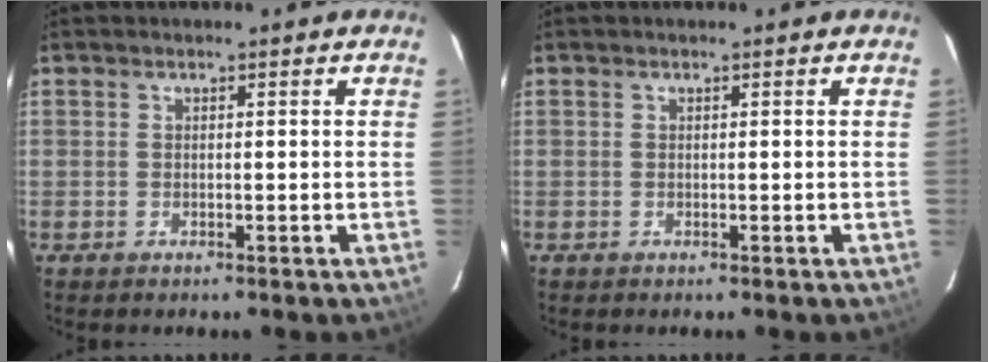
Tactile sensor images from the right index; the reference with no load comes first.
{"total": 0.0}